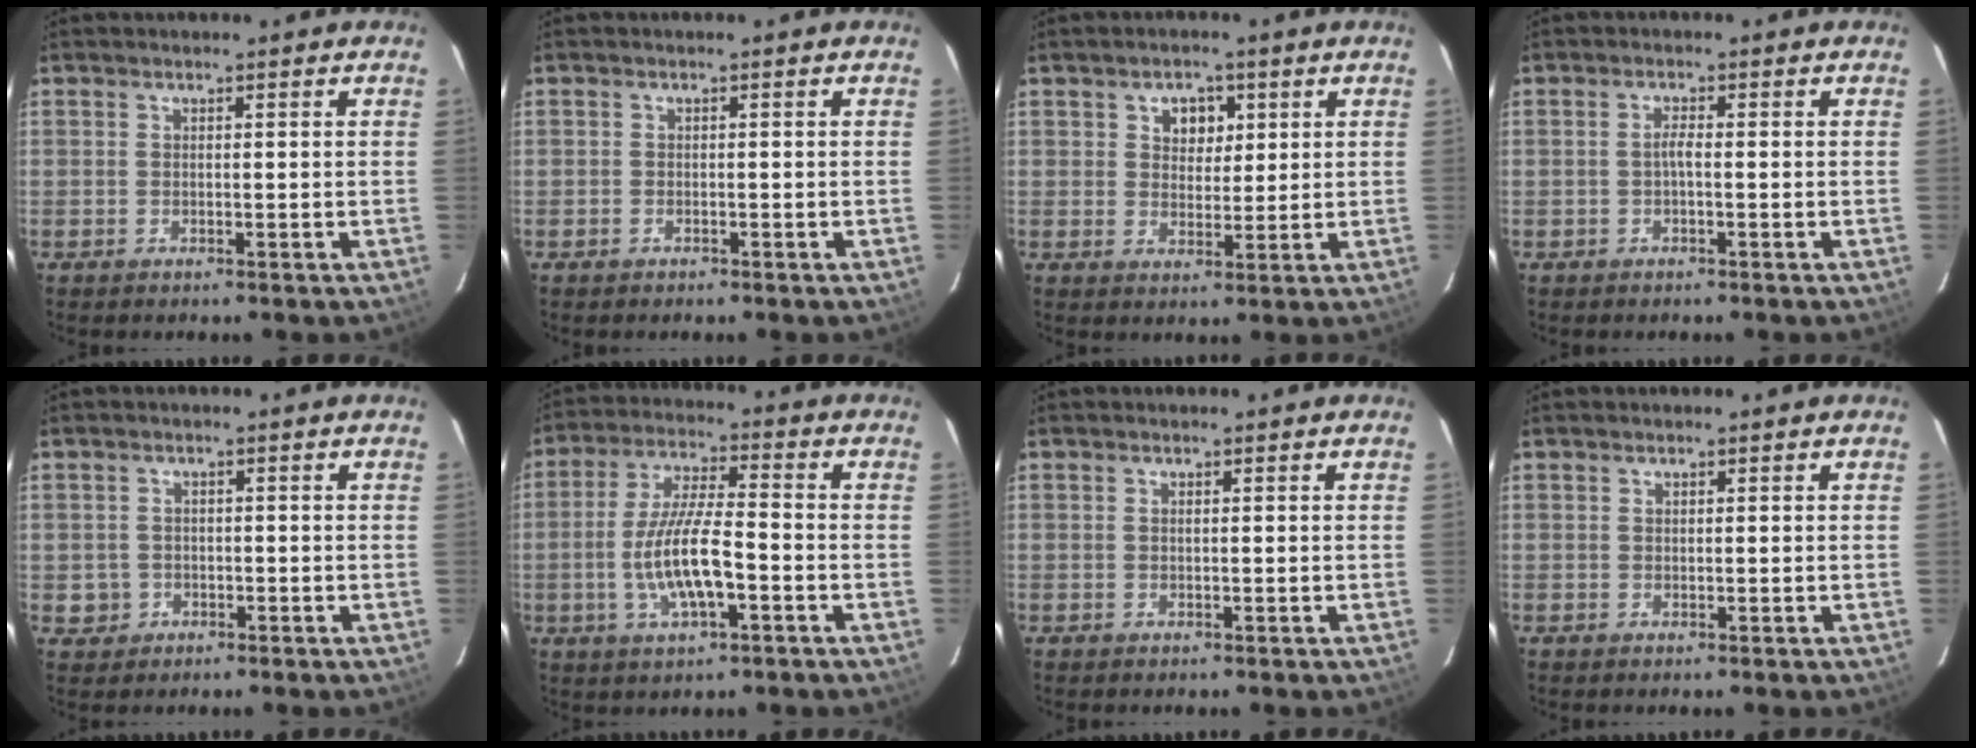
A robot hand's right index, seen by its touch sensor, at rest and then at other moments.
{"total": 0.9, "force": [-0.6, 0.6, 0.0], "torque": [-0.001, 0.003, -0.010]}
{"total": 4.5, "force": [1.7, 3.5, 2.2], "torque": [-0.026, 0.007, 0.030]}
{"total": 1.3, "force": [-0.4, 0.1, 1.3], "torque": [-0.025, 0.005, -0.009]}
{"total": 3.1, "force": [-0.7, 3.0, 0.3], "torque": [-0.010, 0.008, -0.007]}
{"total": 11.4, "force": [-3.4, 2.8, 10.5], "torque": [-0.210, -0.003, -0.059]}
{"total": 0.0}
{"total": 0.0}